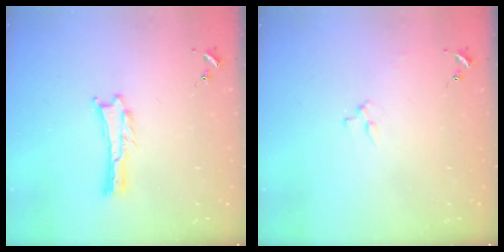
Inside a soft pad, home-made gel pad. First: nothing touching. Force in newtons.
{"total": 2.3, "press": 2.3, "slide": 0.3}